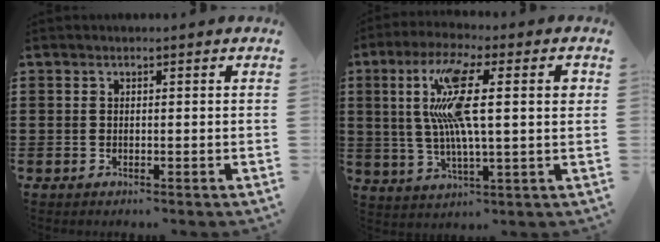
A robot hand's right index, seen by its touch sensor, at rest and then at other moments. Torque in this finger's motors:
{"motor_torque": [1.69, 0.45, 0.88, 0.21]}